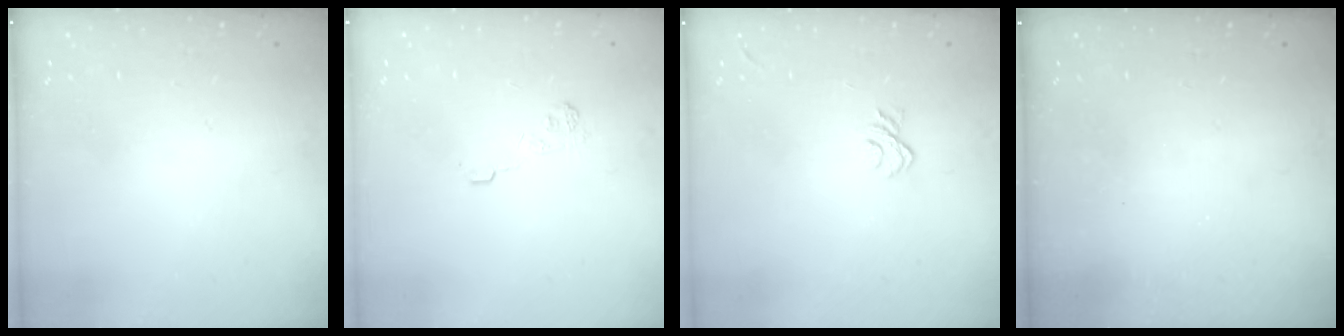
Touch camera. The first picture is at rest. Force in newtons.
{"total": 4.1, "press": 3.8, "slide": 1.5}
{"total": 6.1, "press": 6.1, "slide": 1.0}
{"total": 2.4, "press": 2.3, "slide": 0.8}